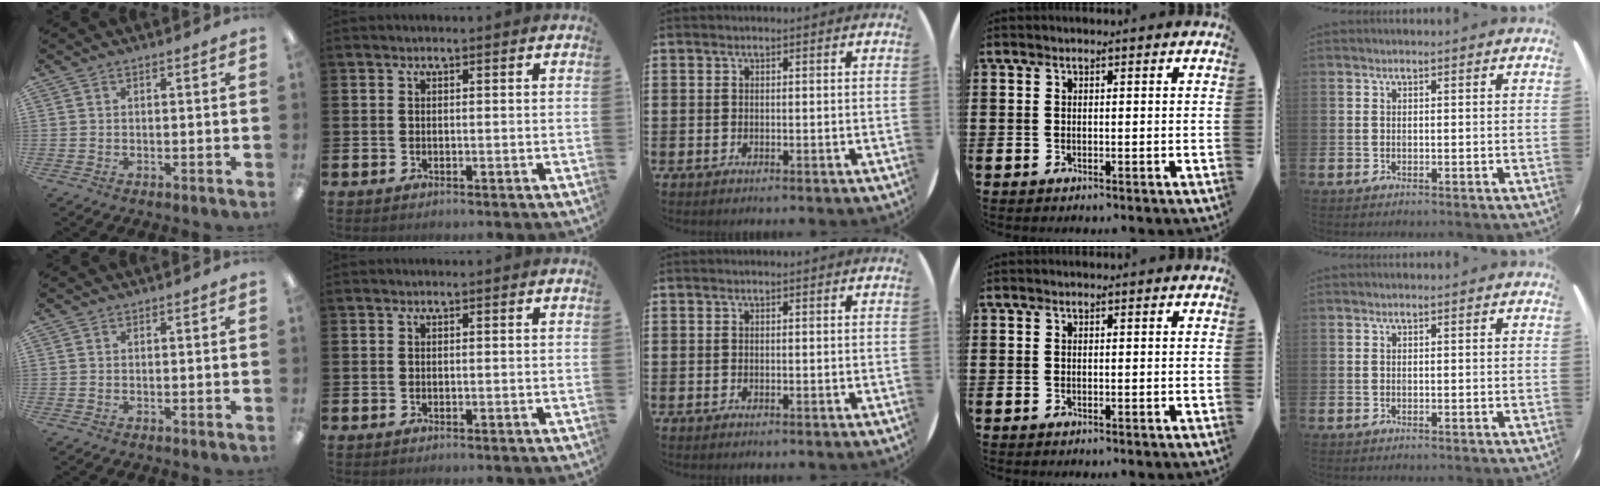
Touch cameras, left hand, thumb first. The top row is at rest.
{}